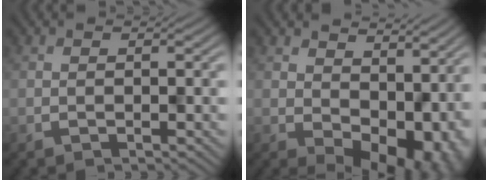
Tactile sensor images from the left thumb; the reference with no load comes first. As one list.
[{"total": 11.5, "force": [0.9, 7.8, 8.3], "torque": [-0.101, -0.039, 0.049]}]